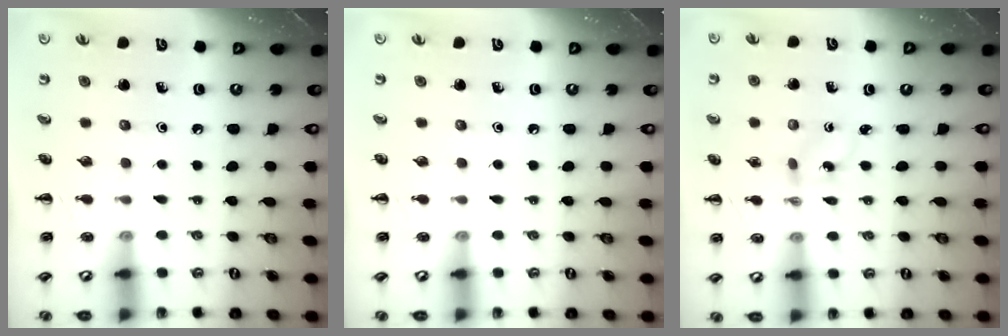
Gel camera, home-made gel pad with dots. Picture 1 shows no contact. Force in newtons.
{"total": 0.0}
{"total": 1.2, "press": 1.1, "slide": 0.6}